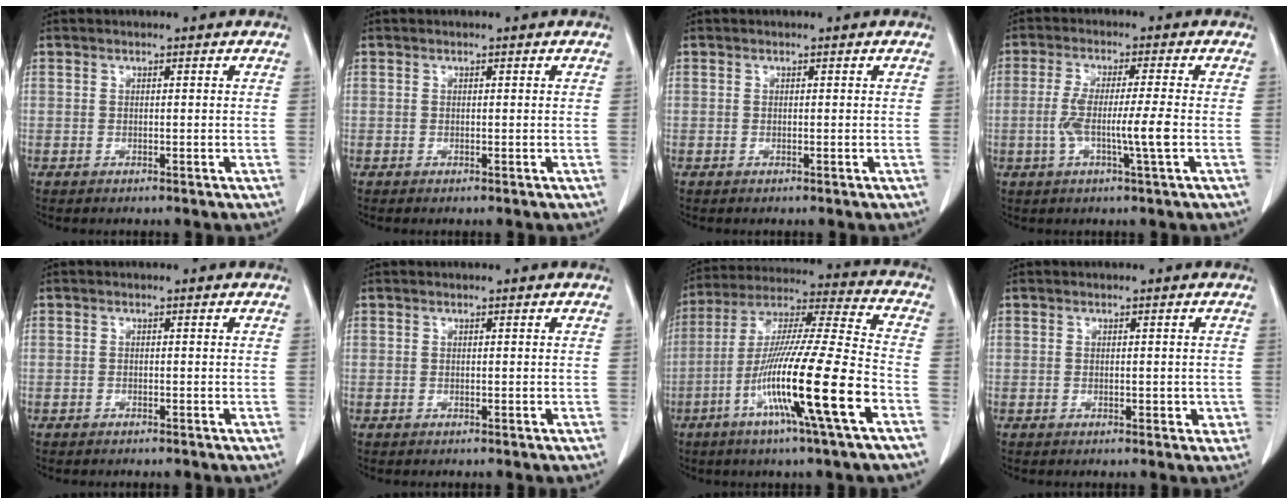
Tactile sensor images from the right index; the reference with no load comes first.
{"total": 0.0}
{"total": 0.0}
{"total": 7.0, "force": [-1.5, -0.5, 6.8], "torque": [-0.131, -0.005, -0.028]}
{"total": 0.8, "force": [-0.8, 0.2, 0.1], "torque": [-0.004, -0.001, -0.012]}
{"total": 0.0}
{"total": 19.4, "force": [-7.5, -0.7, 17.9], "torque": [-0.347, -0.026, -0.141]}
{"total": 1.9, "force": [-0.3, 1.1, 1.5], "torque": [-0.014, 0.001, 0.001]}